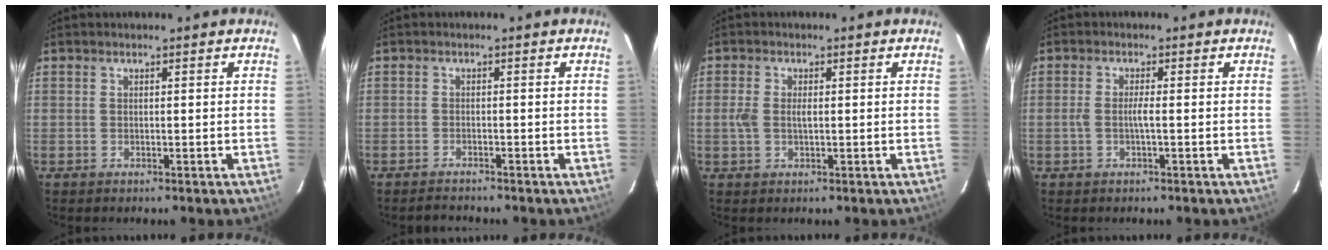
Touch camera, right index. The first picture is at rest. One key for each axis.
{"total": 2.3, "fx": -2.3, "fy": 0.4, "fz": 0.4, "tx": -0.016, "ty": -0.003, "tz": -0.039}
{"total": 2.9, "fx": 0.0, "fy": 1.5, "fz": 2.5, "tx": -0.050, "ty": 0.001, "tz": -0.001}
{"total": 2.0, "fx": -0.5, "fy": -0.1, "fz": 1.9, "tx": -0.037, "ty": 0.002, "tz": -0.011}